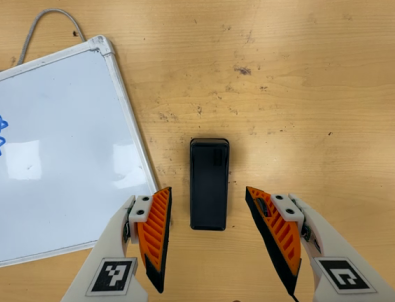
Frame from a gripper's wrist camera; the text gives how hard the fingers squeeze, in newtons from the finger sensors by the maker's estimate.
{"total": 0.0}